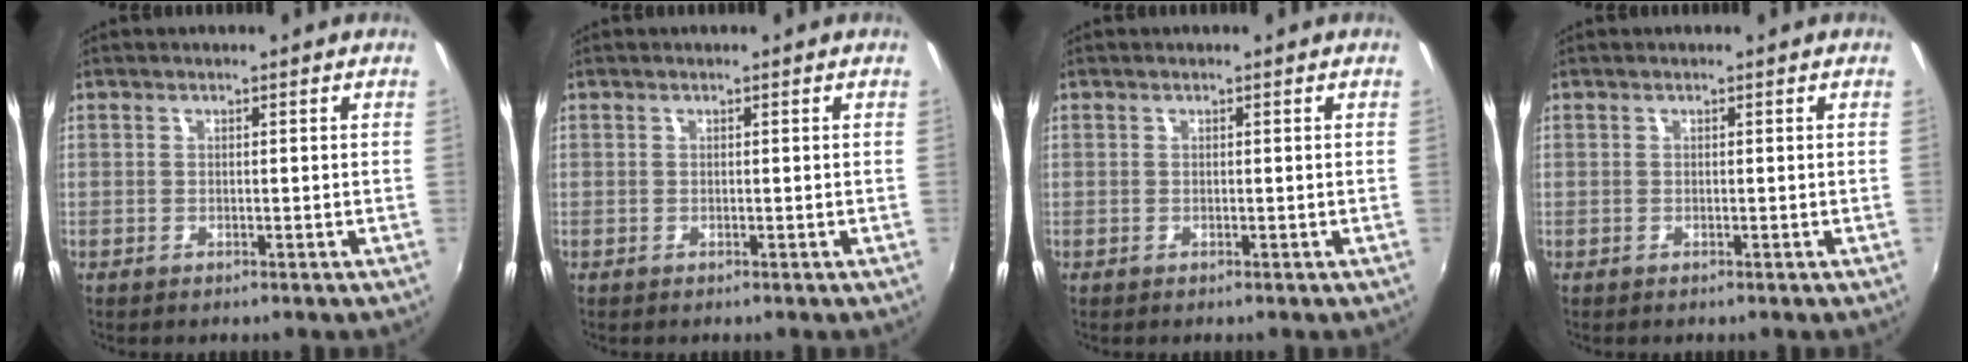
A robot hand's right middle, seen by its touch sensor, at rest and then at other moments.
{"total": 0.0}
{"total": 0.0}
{"total": 0.0}